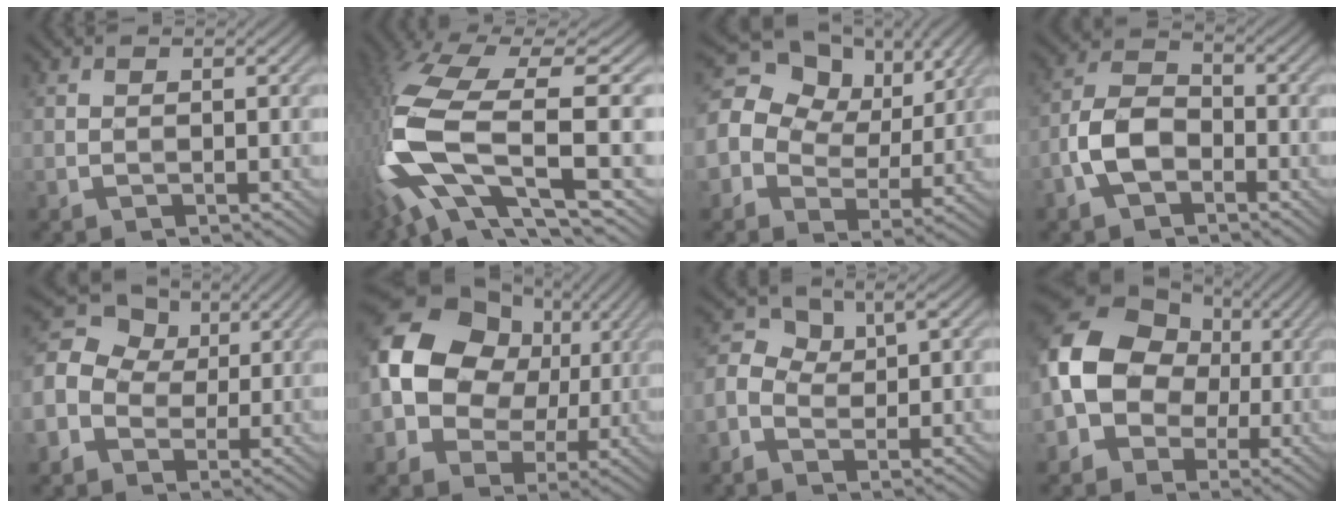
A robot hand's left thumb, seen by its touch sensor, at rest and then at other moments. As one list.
[{"total": 15.6, "force": [-2.7, 5.3, 14.5], "torque": [-0.348, -0.004, -0.043]}, {"total": 15.1, "force": [4.5, 11.9, 8.1], "torque": [-0.217, 0.044, 0.084]}, {"total": 6.4, "force": [-2.9, 3.7, 4.3], "torque": [-0.091, 0.010, -0.065]}, {"total": 13.6, "force": [0.4, 11.9, 6.6], "torque": [-0.199, 0.033, -0.021]}, {"total": 13.8, "force": [1.5, 11.1, 8.1], "torque": [-0.185, 0.015, 0.011]}, {"total": 3.7, "force": [0.0, 2.6, 2.7], "torque": [-0.060, 0.010, -0.004]}, {"total": 12.5, "force": [-0.6, 10.0, 7.4], "torque": [-0.164, -0.002, -0.029]}]